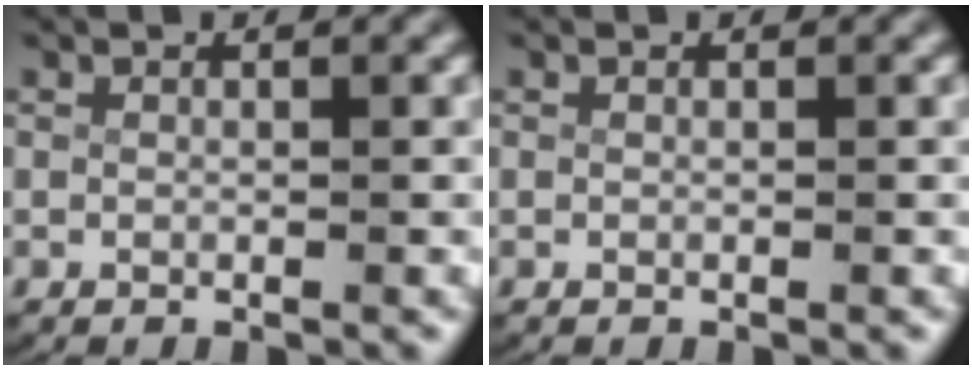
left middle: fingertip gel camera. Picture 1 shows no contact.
{"total": 0.0}